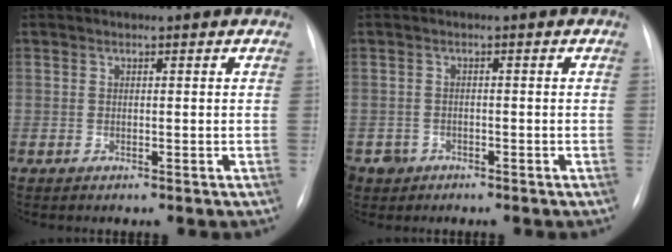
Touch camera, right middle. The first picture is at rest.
{"total": 3.3, "force": [-1.7, 2.8, 0.0], "torque": [0.001, 0.007, -0.029]}